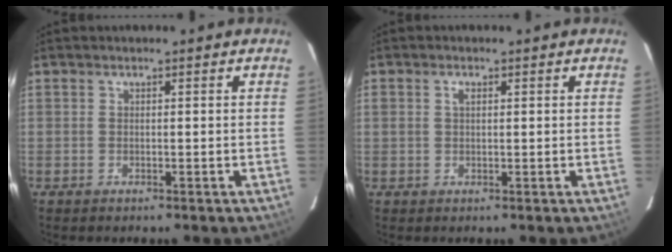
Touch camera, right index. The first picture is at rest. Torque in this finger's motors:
{"motor_torque": [0.13, -0.02, 0.06, 0.03]}